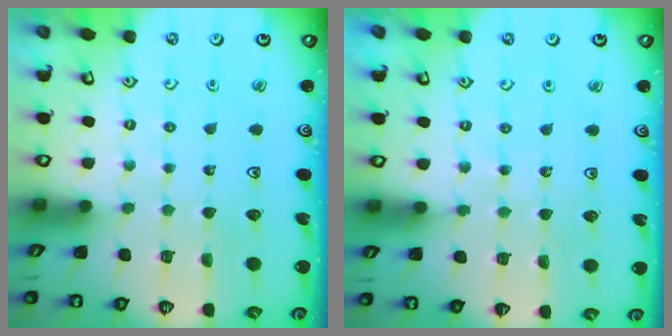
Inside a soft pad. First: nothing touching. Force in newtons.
{"total": 5.5, "press": 5.2, "slide": 1.7}